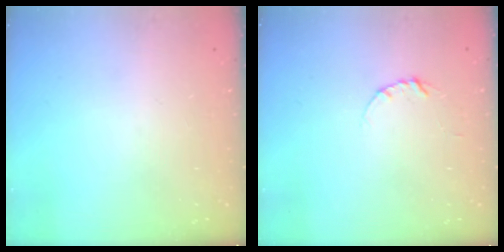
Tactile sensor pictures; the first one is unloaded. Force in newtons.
{"total": 3.4, "press": 3.4, "slide": 0.3}